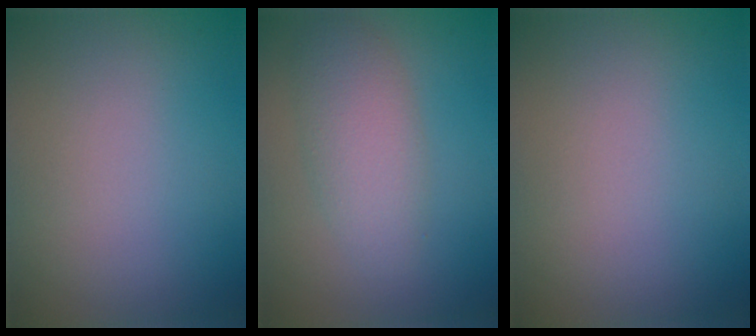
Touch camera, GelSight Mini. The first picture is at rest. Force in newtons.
{"total": 3.6, "press": 3.6, "slide": 0.1}
{"total": 0.0}